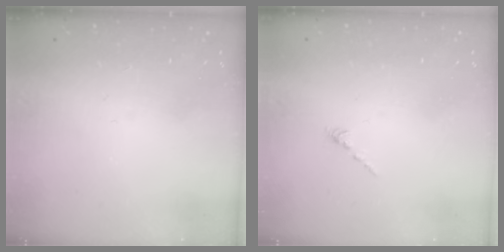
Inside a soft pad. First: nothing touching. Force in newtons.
{"total": 0.0}